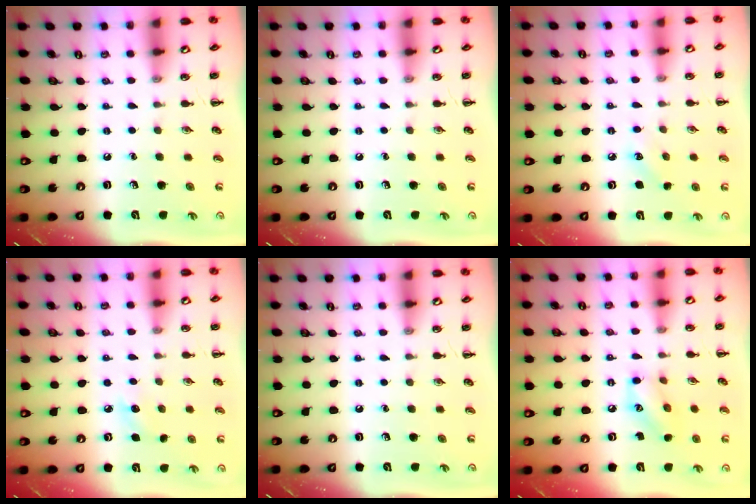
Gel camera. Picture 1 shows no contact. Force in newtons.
{"total": 0.0}
{"total": 5.9, "press": 5.6, "slide": 1.7}
{"total": 6.6, "press": 6.3, "slide": 1.7}
{"total": 0.0}
{"total": 9.3, "press": 9.3, "slide": 0.3}